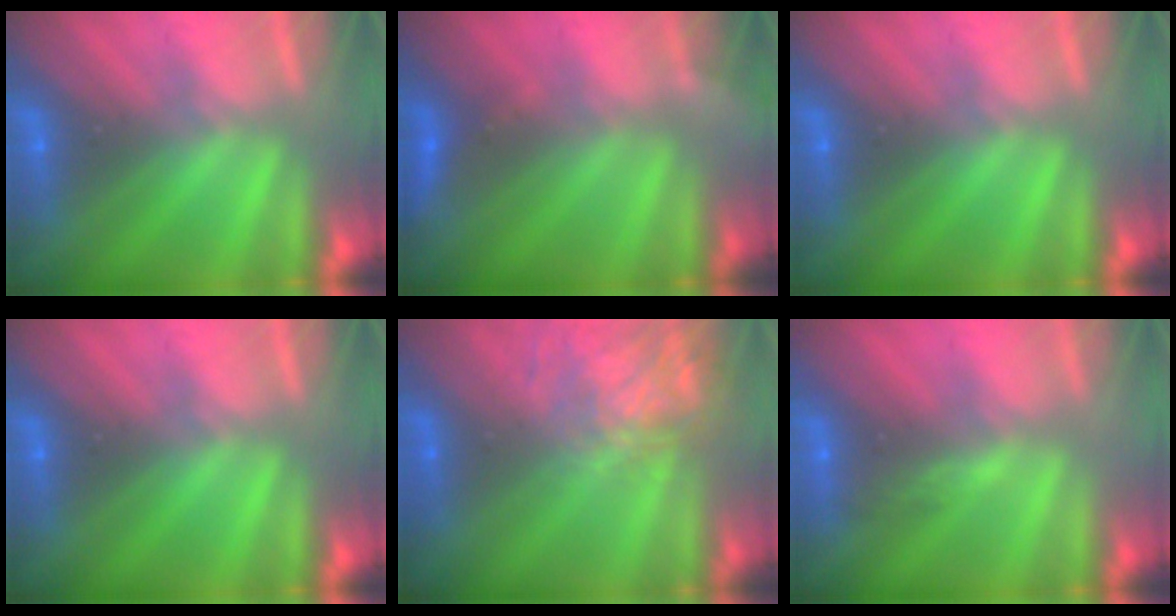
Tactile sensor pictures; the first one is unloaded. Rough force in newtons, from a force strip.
{"total": 2.9}
{"total": 0.0}
{"total": 0.0}
{"total": 9.2}
{"total": 2.7}